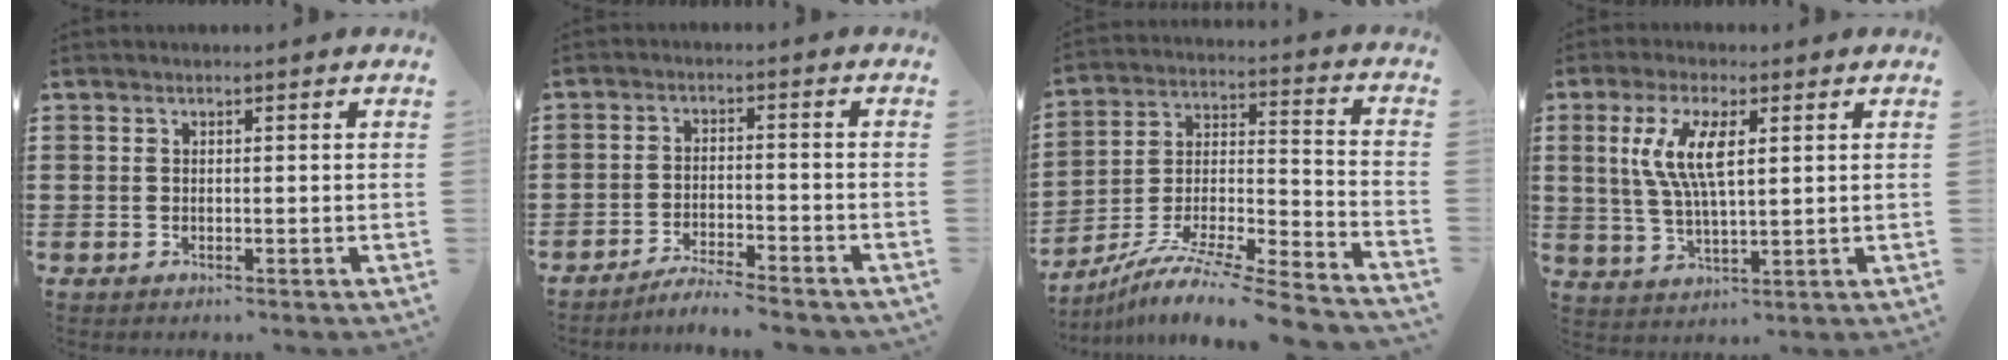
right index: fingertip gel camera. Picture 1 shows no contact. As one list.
[{"total": 3.7, "force": [-3.7, -0.1, 0.8], "torque": [-0.018, 0.002, -0.075]}, {"total": 9.3, "force": [-8.1, 0.3, 4.5], "torque": [-0.077, 0.003, -0.166]}, {"total": 7.6, "force": [2.2, 2.6, 6.8], "torque": [-0.147, 0.006, 0.034]}]